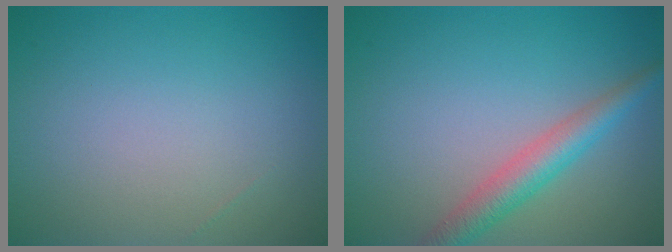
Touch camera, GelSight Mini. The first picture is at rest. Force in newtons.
{"total": 3.5, "press": 3.5, "slide": 0.1}